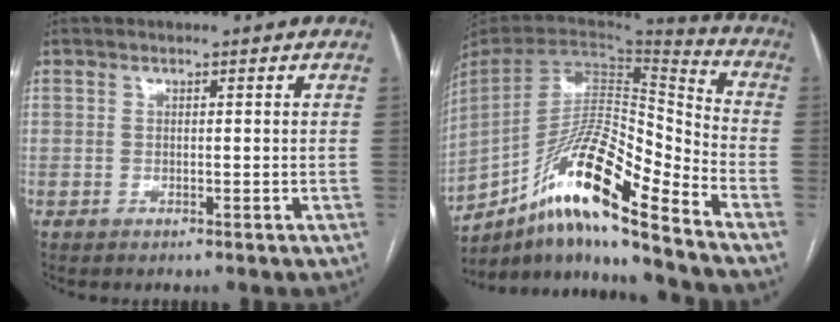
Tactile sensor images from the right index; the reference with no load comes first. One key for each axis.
{"total": 18.6, "fx": -12.8, "fy": 1.5, "fz": 13.4, "tx": -0.260, "ty": 0.002, "tz": -0.233}